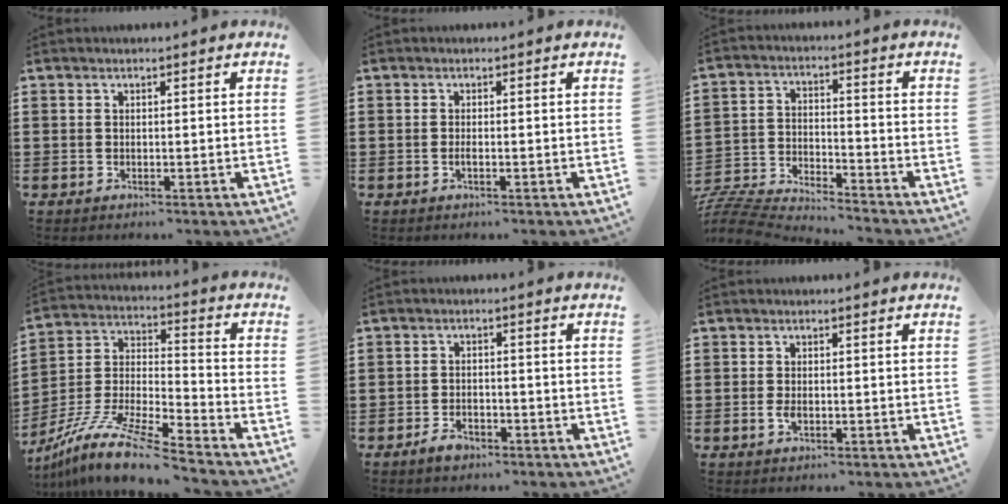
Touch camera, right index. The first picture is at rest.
{"total": 1.0, "force": [-0.4, 0.0, 0.9], "torque": [-0.018, -0.008, -0.004]}
{"total": 6.3, "force": [-6.3, 0.0, 0.5], "torque": [-0.032, -0.005, -0.134]}
{"total": 11.8, "force": [-10.4, 0.6, 5.6], "torque": [-0.118, 0.011, -0.211]}
{"total": 2.3, "force": [-1.8, 1.1, 0.9], "torque": [-0.022, 0.002, -0.037]}
{"total": 1.8, "force": [-0.5, 0.8, 1.5], "torque": [-0.038, -0.005, -0.010]}